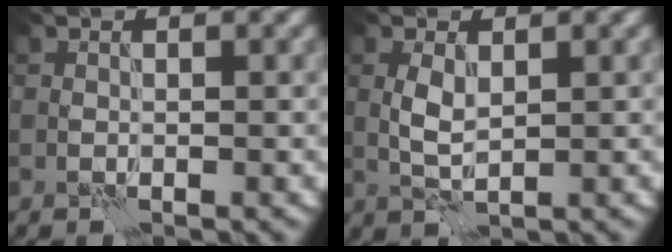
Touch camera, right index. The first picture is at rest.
{"total": 2.0, "force": [0.4, 0.8, 1.8], "torque": [-0.039, 0.002, 0.009]}